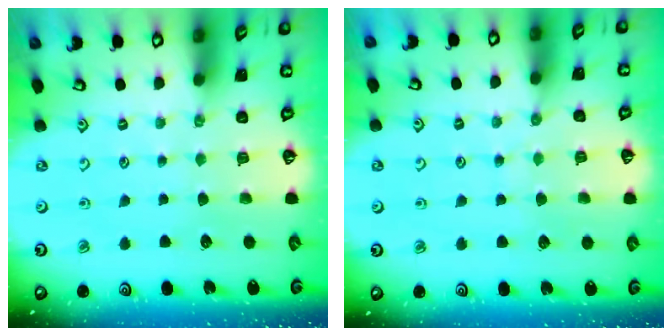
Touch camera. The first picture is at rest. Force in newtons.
{"total": 5.8, "press": 5.7, "slide": 0.6}